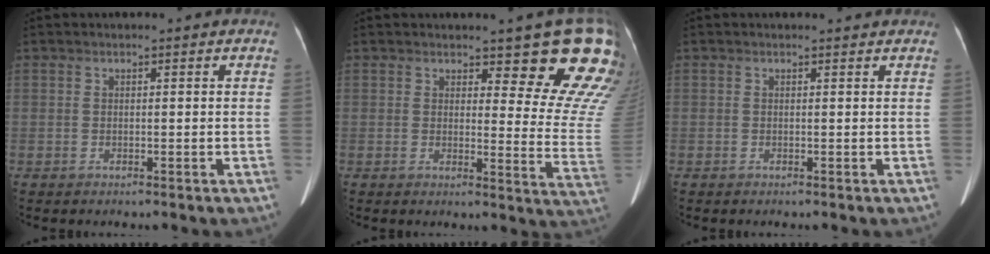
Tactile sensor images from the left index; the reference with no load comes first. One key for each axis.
{"total": 13.2, "fx": 10.4, "fy": 3.2, "fz": 7.4, "tx": -0.052, "ty": -0.056, "tz": 0.093}
{"total": 1.5, "fx": 1.5, "fy": 0.2, "fz": 0.2, "tx": -0.018, "ty": 0.009, "tz": 0.013}